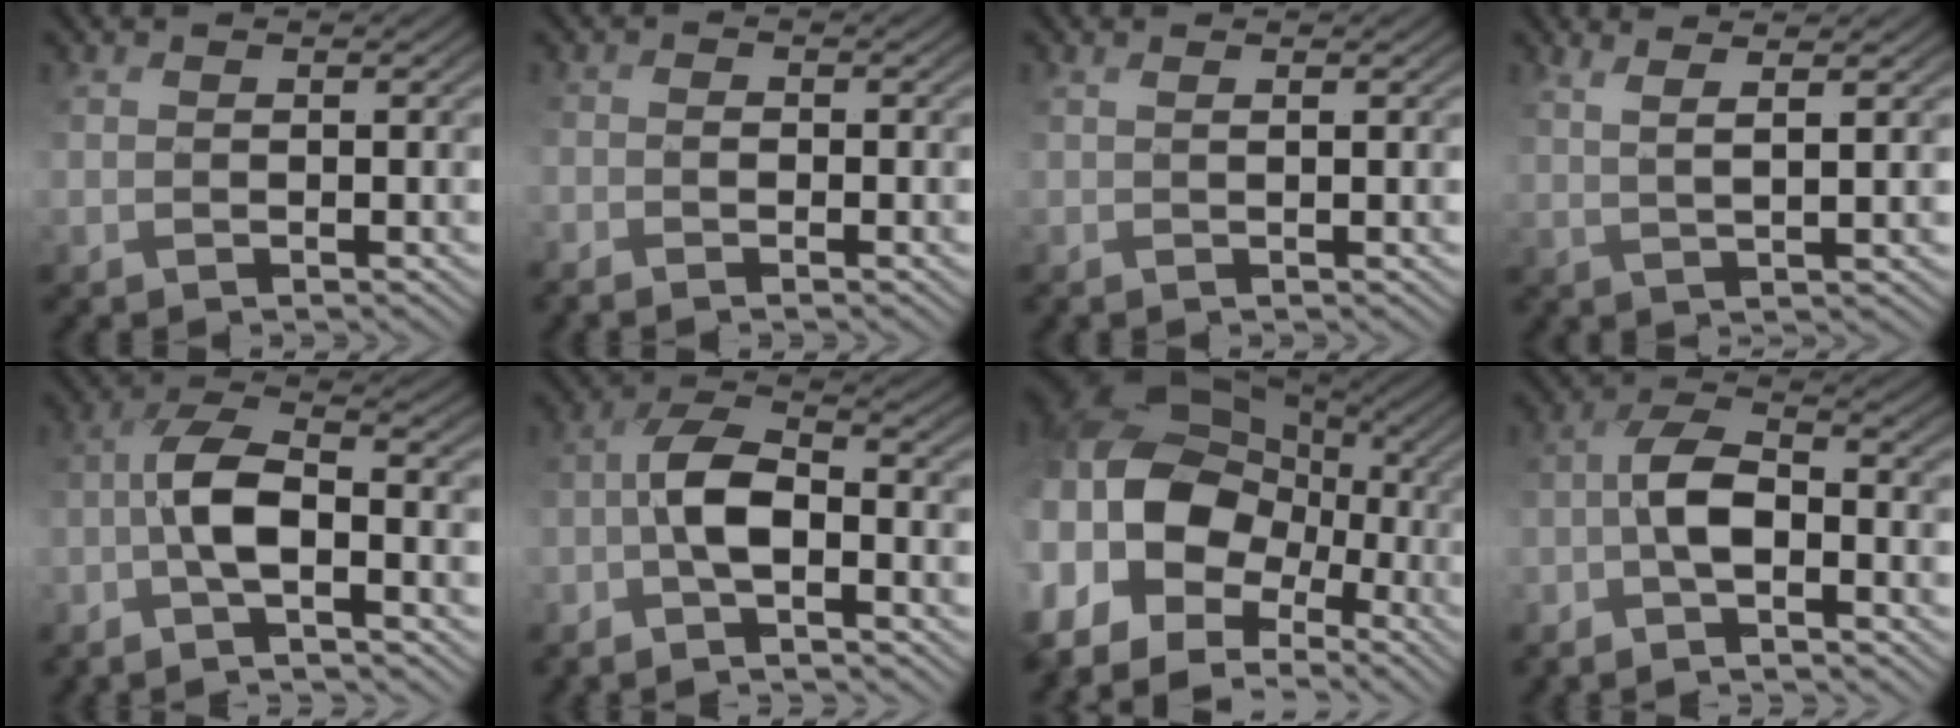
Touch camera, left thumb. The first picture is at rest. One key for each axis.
{"total": 2.3, "fx": -1.6, "fy": 0.9, "fz": 1.4, "tx": -0.023, "ty": 0.000, "tz": -0.029}
{"total": 1.1, "fx": 0.3, "fy": 0.1, "fz": 1.0, "tx": -0.022, "ty": 0.006, "tz": 0.002}
{"total": 4.8, "fx": 2.7, "fy": 0.7, "fz": 3.8, "tx": -0.060, "ty": 0.010, "tz": 0.035}
{"total": 6.8, "fx": -2.6, "fy": 2.0, "fz": 5.9, "tx": -0.116, "ty": 0.011, "tz": -0.066}
{"total": 6.4, "fx": -2.8, "fy": 2.2, "fz": 5.3, "tx": -0.104, "ty": 0.009, "tz": -0.070}
{"total": 18.9, "fx": -5.1, "fy": 13.4, "fz": 12.3, "tx": -0.303, "ty": 0.001, "tz": -0.095}
{"total": 5.7, "fx": -2.8, "fy": 2.1, "fz": 4.6, "tx": -0.090, "ty": 0.008, "tz": -0.069}